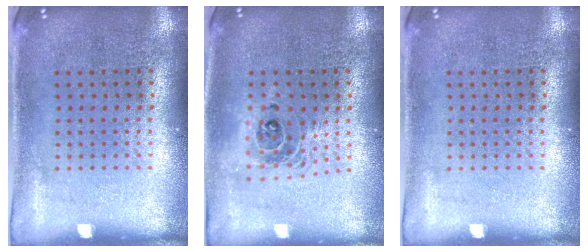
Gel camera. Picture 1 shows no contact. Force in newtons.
{"total": 1.5, "press": 1.3, "slide": 0.9}
{"total": 0.0}